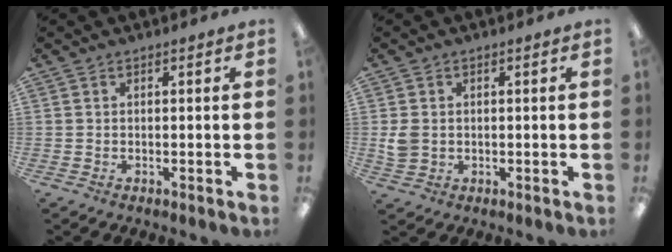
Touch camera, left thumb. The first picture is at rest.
{"total": 3.4, "force": [0.2, 2.9, 1.8], "torque": [-0.025, 0.003, 0.005]}